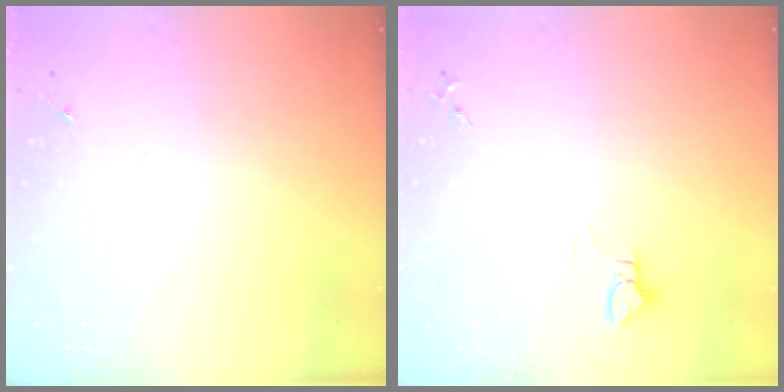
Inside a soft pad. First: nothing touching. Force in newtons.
{"total": 2.9, "press": 2.9, "slide": 0.2}